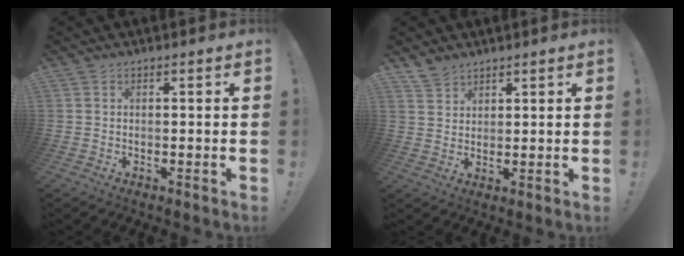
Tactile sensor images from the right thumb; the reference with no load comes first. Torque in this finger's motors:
{"motor_torque": [-0.06, -0.03, -0.18, 0.28, 0.07]}